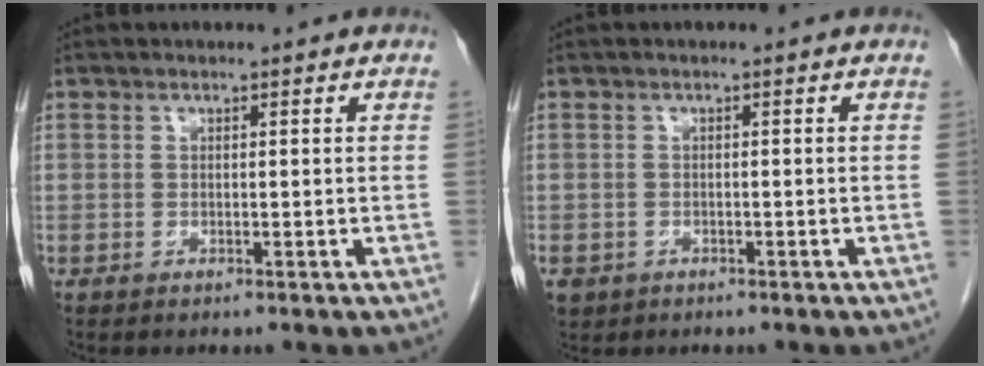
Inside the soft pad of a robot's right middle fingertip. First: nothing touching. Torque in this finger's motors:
{"motor_torque": [1.00, -0.63, 0.61, 0.14]}